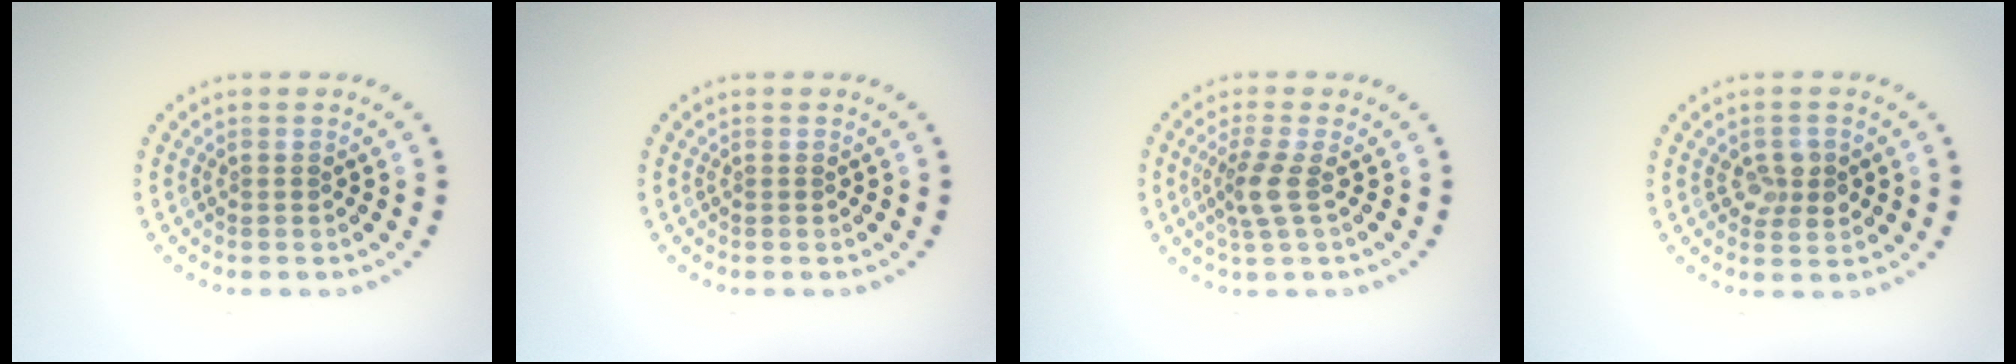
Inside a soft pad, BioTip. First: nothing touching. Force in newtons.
{"total": 0.0}
{"total": 2.5, "press": 1.8, "slide": 1.6}
{"total": 2.5, "press": 2.5, "slide": 0.4}